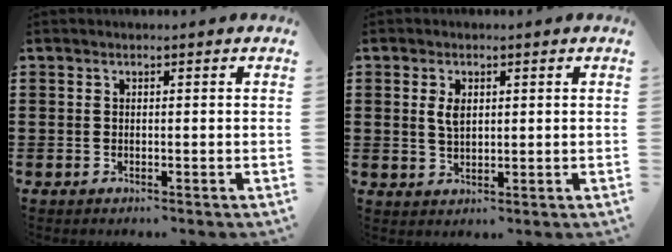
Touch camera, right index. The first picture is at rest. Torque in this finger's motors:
{"motor_torque": [0.39, 0.03, 0.16, 0.08]}